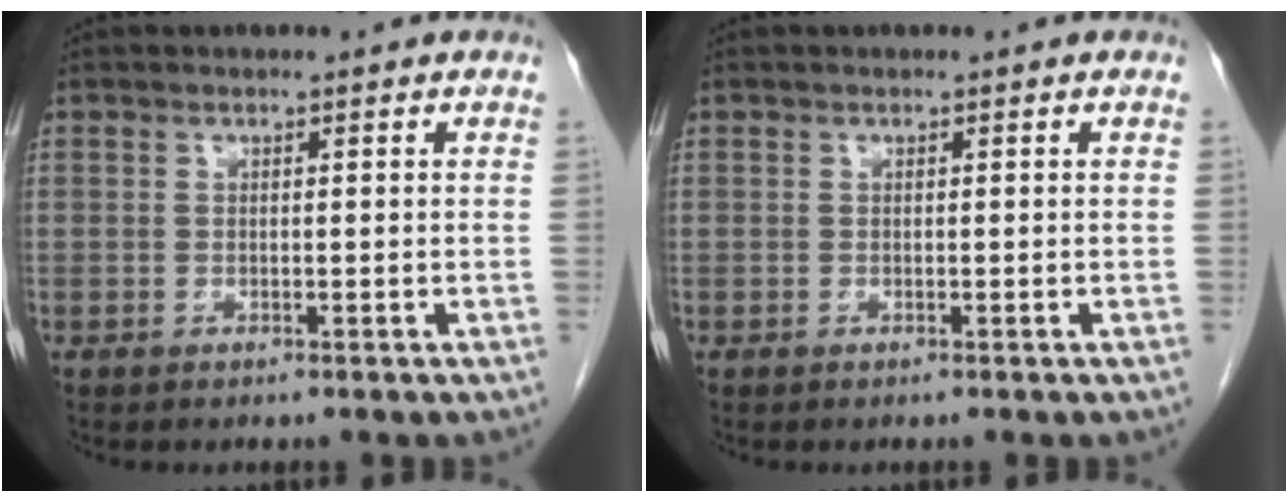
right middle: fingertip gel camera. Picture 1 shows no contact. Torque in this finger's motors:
{"motor_torque": [0.00, 0.00, 0.00, 0.00]}